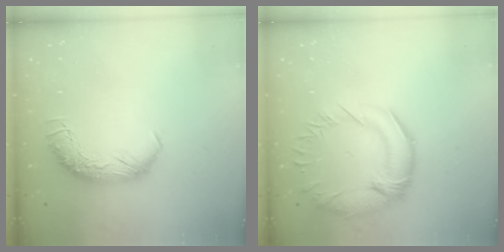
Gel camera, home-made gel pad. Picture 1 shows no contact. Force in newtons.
{"total": 4.5, "press": 3.8, "slide": 2.3}